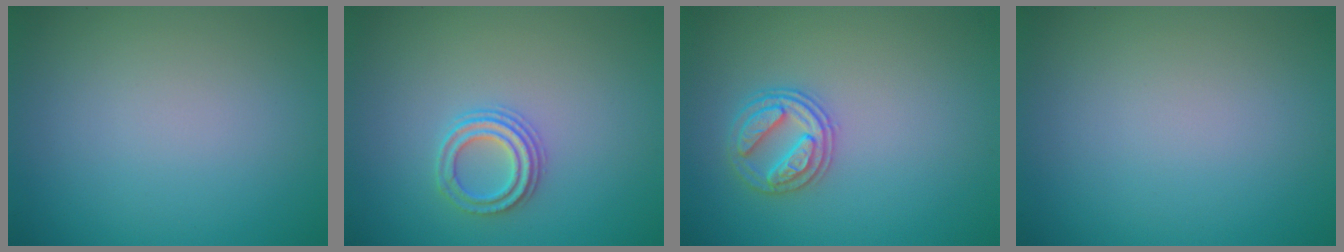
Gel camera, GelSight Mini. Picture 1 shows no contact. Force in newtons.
{"total": 2.4, "press": 2.2, "slide": 0.8}
{"total": 2.7, "press": 2.6, "slide": 0.3}
{"total": 0.0}